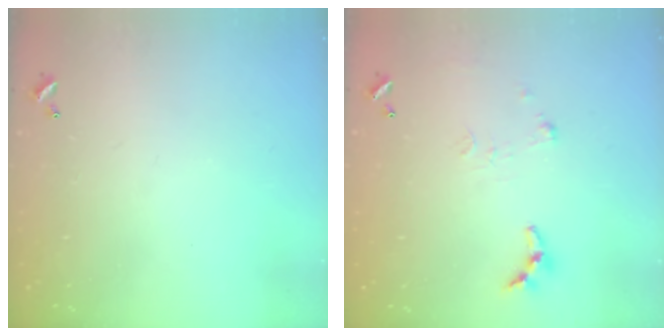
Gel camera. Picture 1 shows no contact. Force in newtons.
{"total": 6.2, "press": 6.2, "slide": 0.4}